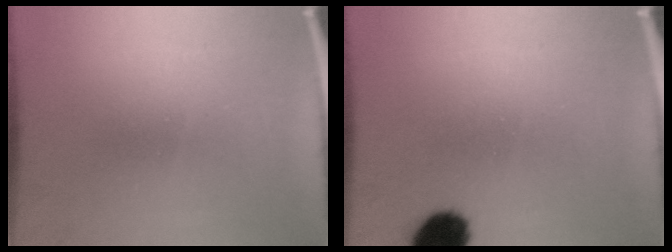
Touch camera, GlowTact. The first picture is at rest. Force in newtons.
{"total": 8.9}